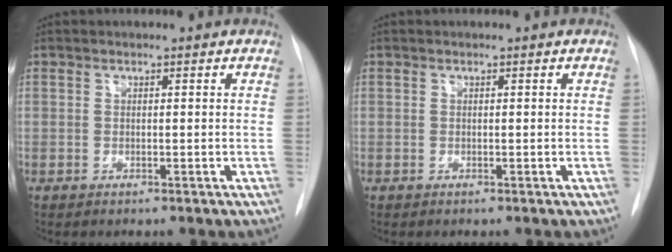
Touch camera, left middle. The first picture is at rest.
{"total": 0.0}